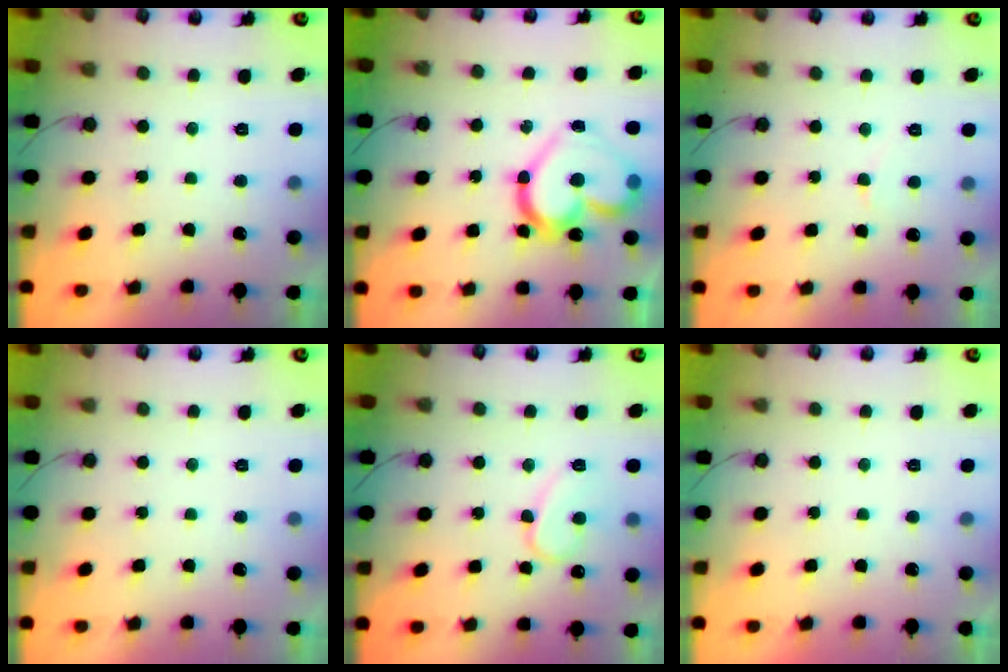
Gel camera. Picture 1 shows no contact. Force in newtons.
{"total": 17.4, "press": 17.3, "slide": 1.6}
{"total": 2.5, "press": 2.4, "slide": 0.3}
{"total": 0.0}
{"total": 9.4, "press": 9.4, "slide": 1.0}
{"total": 1.8, "press": 1.8, "slide": 0.0}